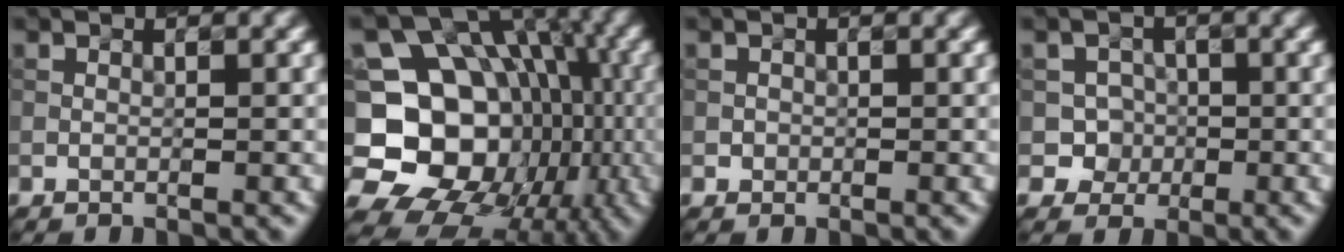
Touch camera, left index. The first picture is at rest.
{"total": 17.8, "force": [-3.1, 15.4, 8.5], "torque": [-0.136, 0.011, -0.072]}
{"total": 0.5, "force": [-0.1, 0.5, 0.0], "torque": [0.005, -0.003, -0.003]}
{"total": 2.6, "force": [-0.7, 2.5, 0.4], "torque": [0.013, 0.007, -0.021]}